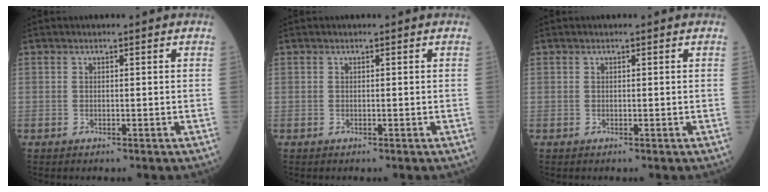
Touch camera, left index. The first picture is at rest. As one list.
[{"total": 0.0}, {"total": 0.0}]